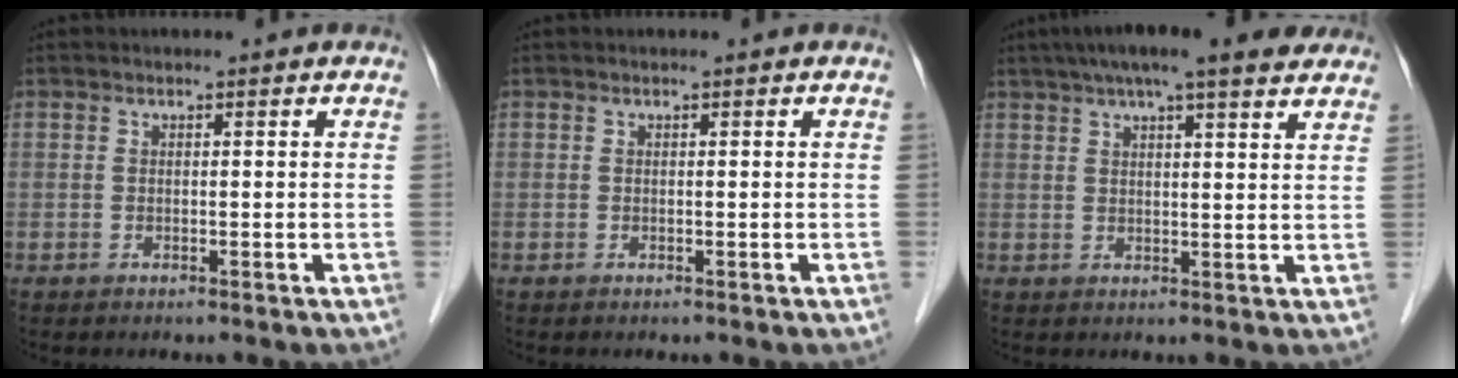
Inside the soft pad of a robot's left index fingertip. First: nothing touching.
{"total": 0.0}
{"total": 14.9, "force": [11.6, 2.2, 9.0], "torque": [-0.143, 0.044, 0.154]}